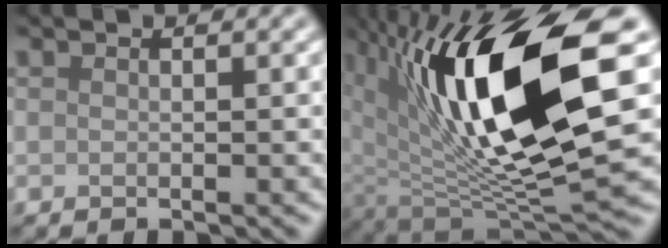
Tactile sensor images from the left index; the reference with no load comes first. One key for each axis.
{"total": 14.5, "fx": 3.9, "fy": 4.7, "fz": 13.1, "tx": -0.229, "ty": -0.015, "tz": 0.072}